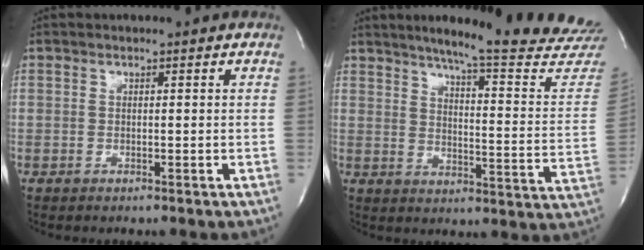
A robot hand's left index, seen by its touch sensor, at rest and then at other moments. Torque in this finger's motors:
{"motor_torque": [-0.02, -0.65, 0.25, 0.06]}